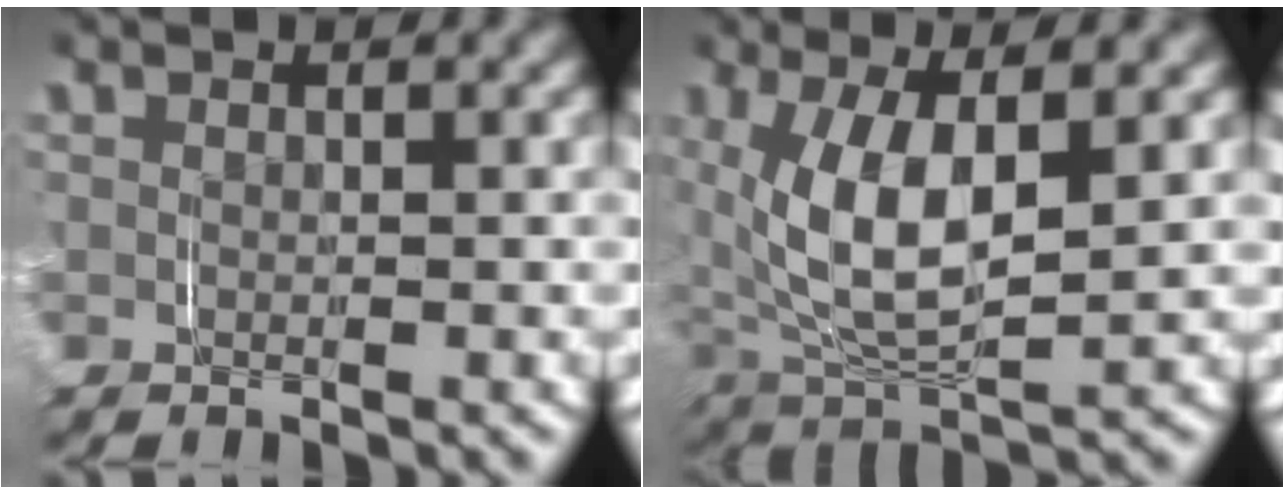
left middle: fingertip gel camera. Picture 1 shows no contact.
{"total": 7.4, "force": [1.1, 3.7, 6.3], "torque": [-0.142, -0.005, 0.028]}